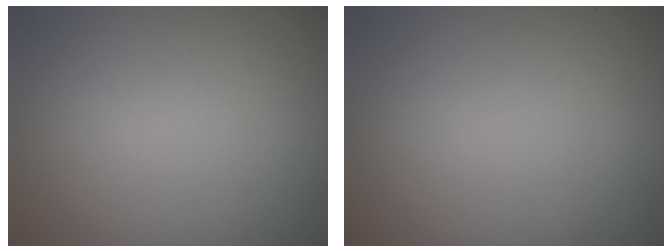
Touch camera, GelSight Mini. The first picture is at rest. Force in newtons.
{"total": 0.0}